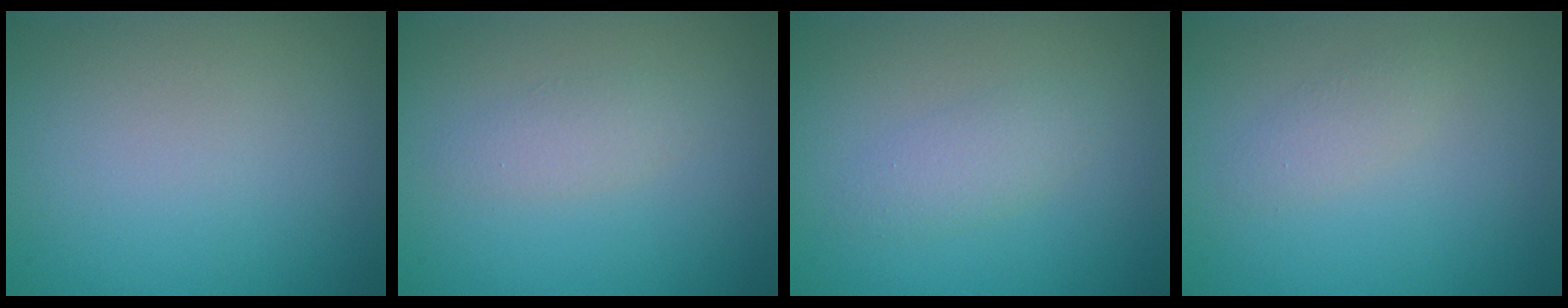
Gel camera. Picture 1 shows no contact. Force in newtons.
{"total": 1.4, "press": 1.4, "slide": 0.1}
{"total": 1.8, "press": 1.8, "slide": 0.0}
{"total": 1.2, "press": 1.2, "slide": 0.1}